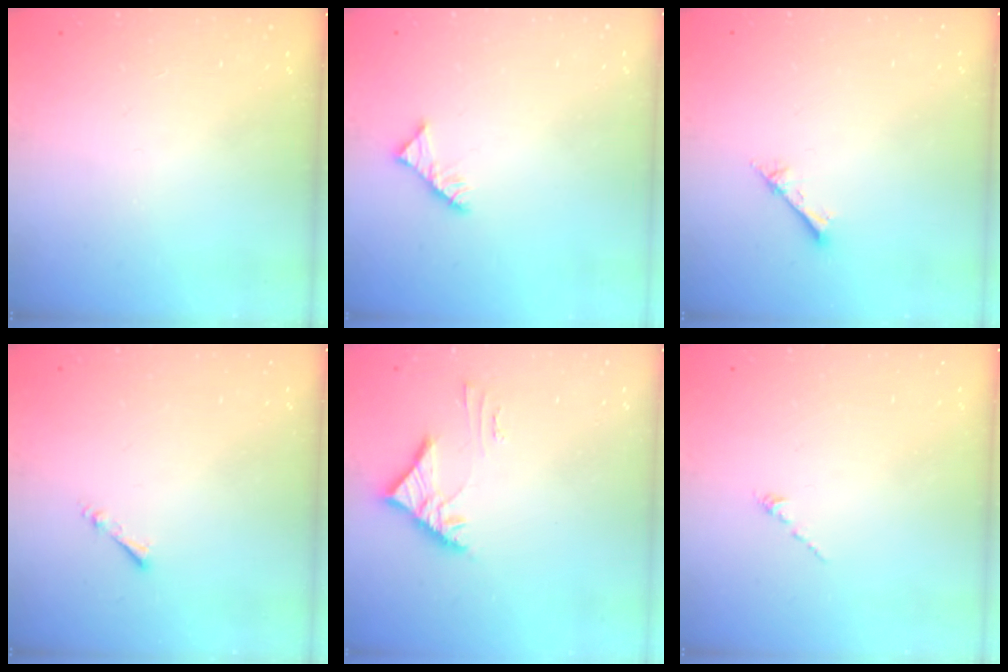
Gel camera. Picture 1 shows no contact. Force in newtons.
{"total": 2.9, "press": 2.9, "slide": 0.4}
{"total": 2.4, "press": 2.4, "slide": 0.3}
{"total": 1.3, "press": 1.2, "slide": 0.3}
{"total": 4.0, "press": 3.9, "slide": 0.9}
{"total": 0.0}